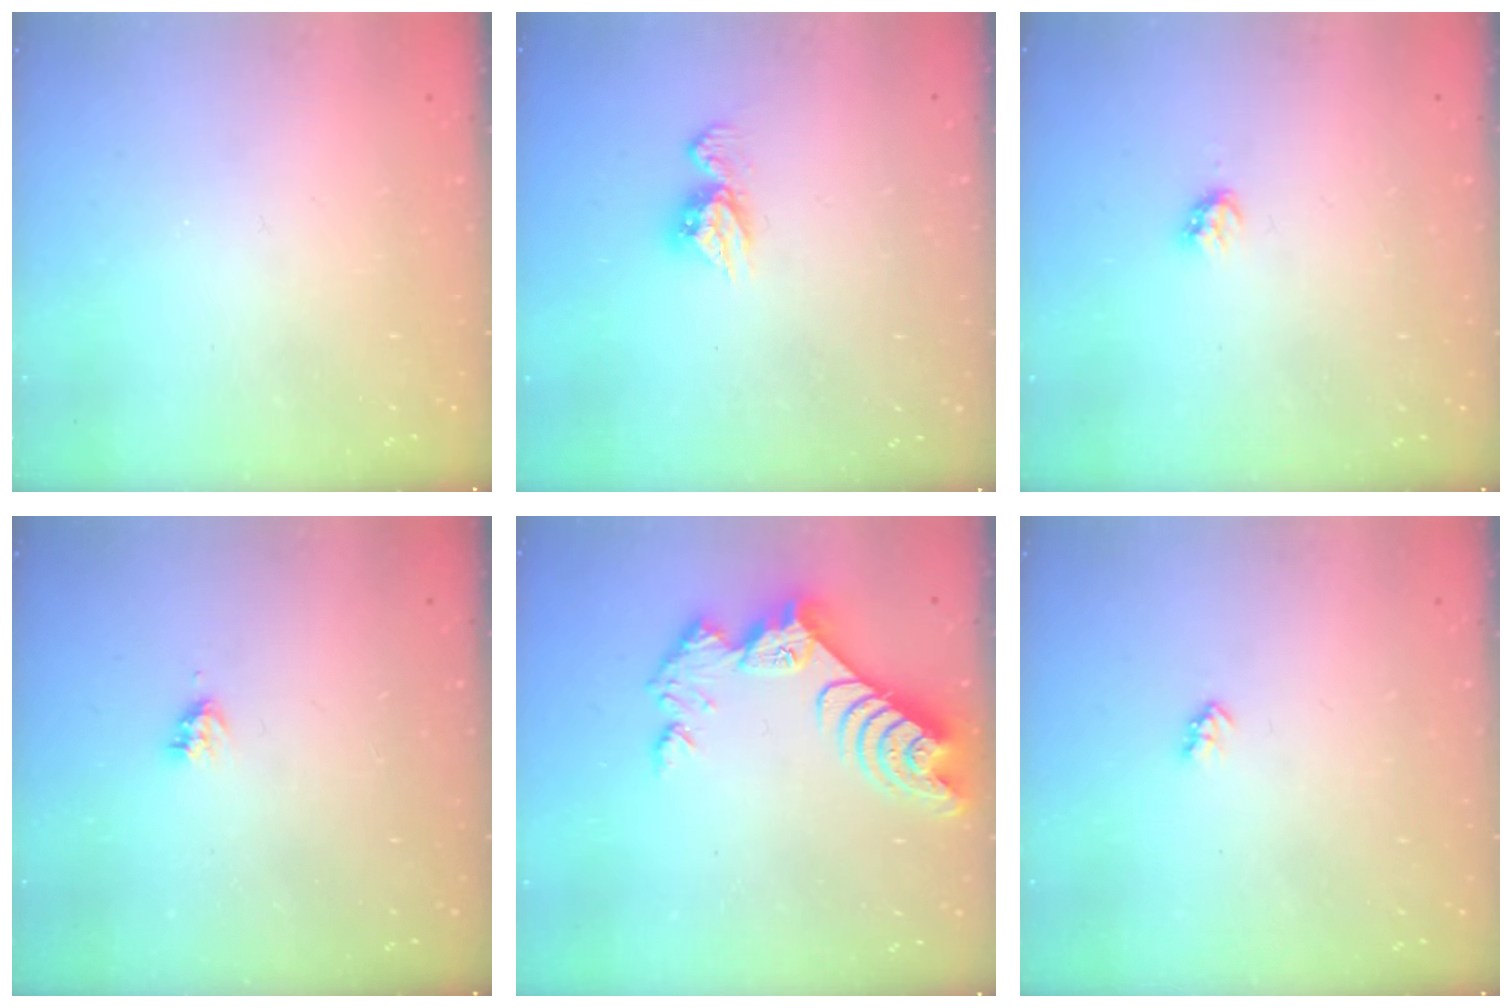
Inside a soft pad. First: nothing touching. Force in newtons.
{"total": 7.8, "press": 7.8, "slide": 0.6}
{"total": 2.8, "press": 2.8, "slide": 0.2}
{"total": 3.6, "press": 3.6, "slide": 0.5}
{"total": 9.6, "press": 9.5, "slide": 0.9}
{"total": 2.0, "press": 2.0, "slide": 0.3}